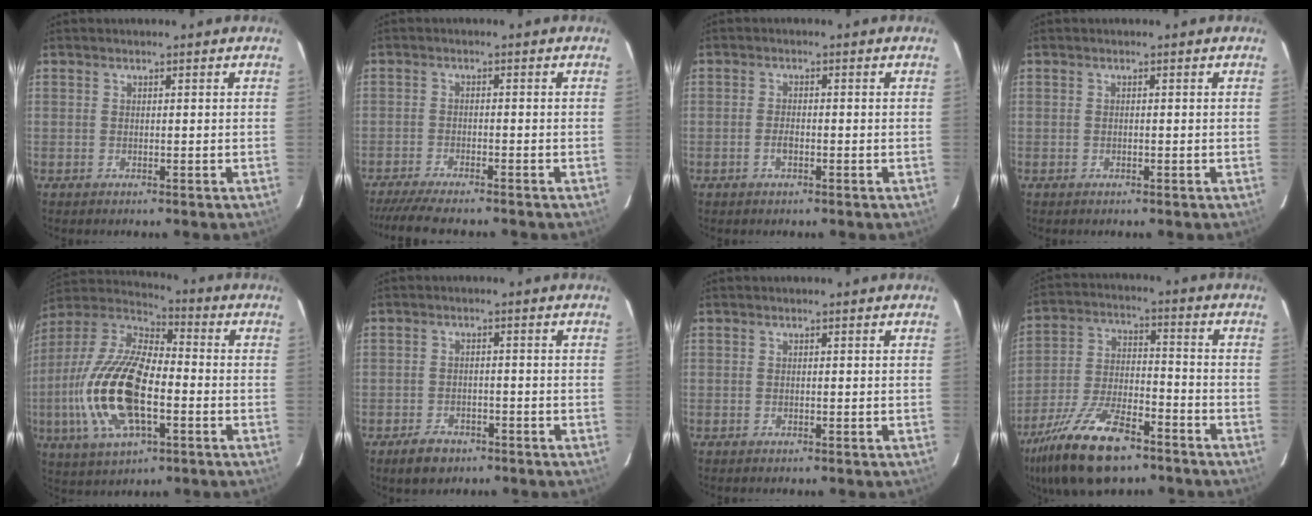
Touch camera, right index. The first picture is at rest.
{"total": 8.7, "force": [-7.5, 0.8, 4.2], "torque": [-0.100, -0.022, -0.127]}
{"total": 1.9, "force": [-0.8, 1.0, 1.5], "torque": [-0.031, 0.001, -0.014]}
{"total": 0.0}
{"total": 21.0, "force": [-4.4, 9.1, 18.4], "torque": [-0.395, -0.009, -0.084]}
{"total": 4.9, "force": [-3.3, 3.1, 1.9], "torque": [-0.046, 0.006, -0.046]}
{"total": 0.0}
{"total": 19.2, "force": [-13.1, 7.2, 12.0], "torque": [-0.251, -0.030, -0.233]}